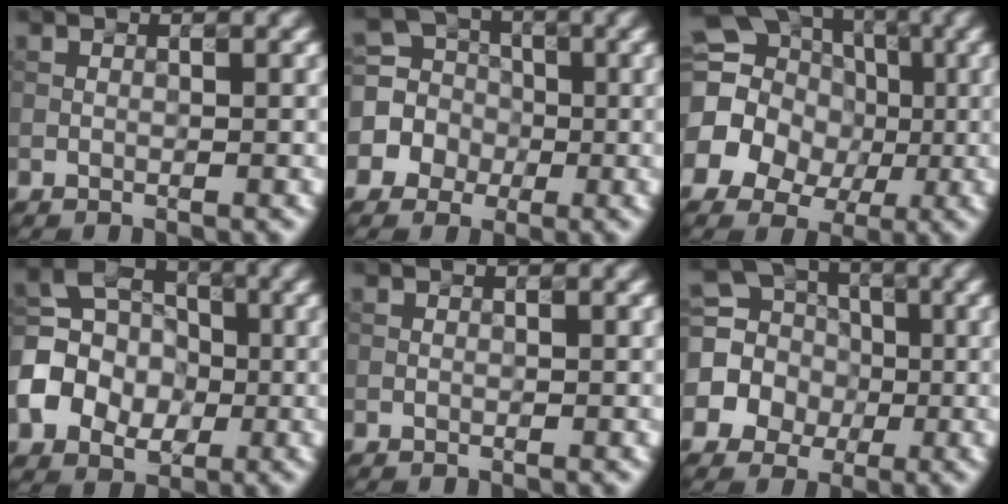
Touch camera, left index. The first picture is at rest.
{"total": 4.4, "force": [-0.3, 4.3, 1.1], "torque": [-0.011, 0.018, -0.031]}
{"total": 15.7, "force": [1.3, 14.3, 6.5], "torque": [-0.164, 0.016, -0.011]}
{"total": 6.6, "force": [-1.8, 5.4, 3.4], "torque": [-0.064, 0.006, -0.042]}
{"total": 0.0}
{"total": 6.9, "force": [0.5, 6.3, 2.8], "torque": [-0.059, 0.017, -0.024]}